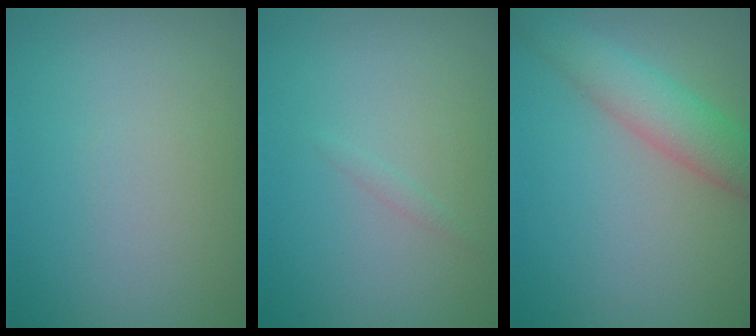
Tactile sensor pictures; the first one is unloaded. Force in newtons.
{"total": 0.5, "press": 0.5, "slide": 0.0}
{"total": 4.3, "press": 4.3, "slide": 0.2}